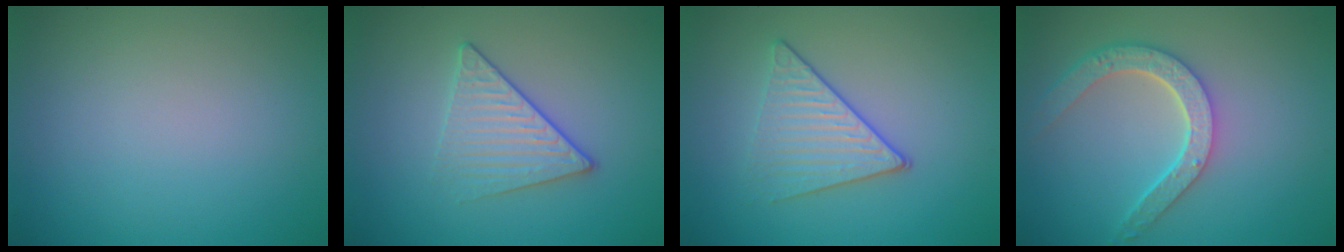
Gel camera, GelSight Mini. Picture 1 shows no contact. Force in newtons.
{"total": 2.7, "press": 2.4, "slide": 1.2}
{"total": 3.3, "press": 3.1, "slide": 1.1}
{"total": 4.6, "press": 3.7, "slide": 2.7}